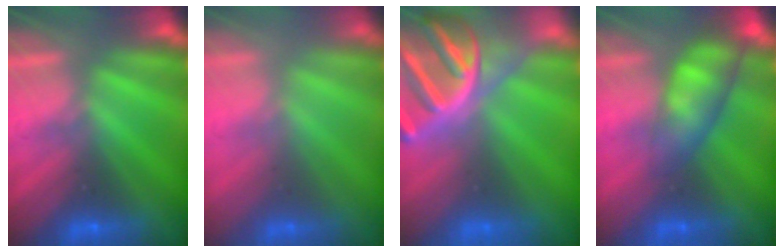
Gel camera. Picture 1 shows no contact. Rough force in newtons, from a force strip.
{"total": 2.2}
{"total": 8.7}
{"total": 4.8}